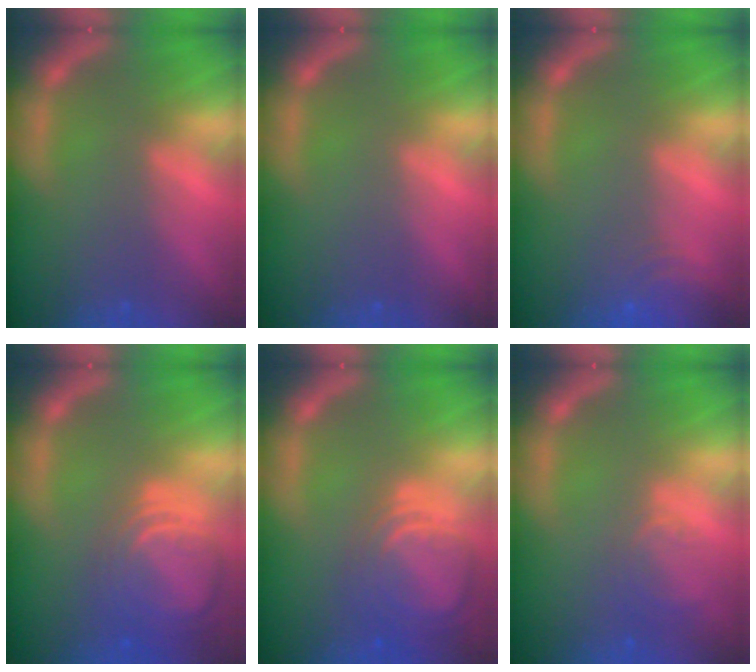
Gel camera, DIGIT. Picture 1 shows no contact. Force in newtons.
{"total": 0.0}
{"total": 4.5}
{"total": 8.0}
{"total": 7.5}
{"total": 2.5}